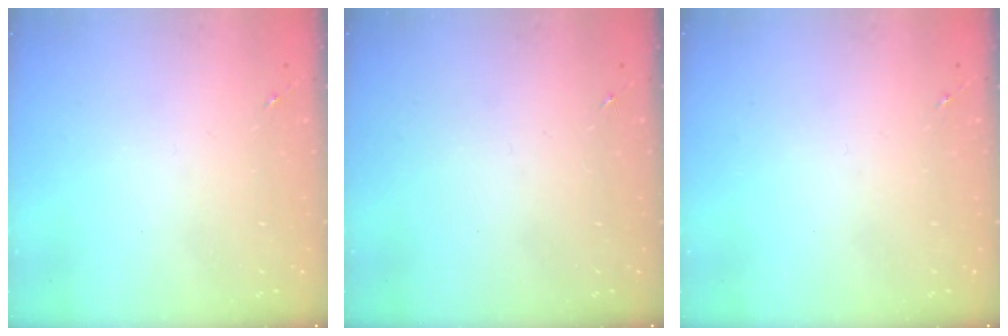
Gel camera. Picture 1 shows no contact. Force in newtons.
{"total": 0.0}
{"total": 0.0}